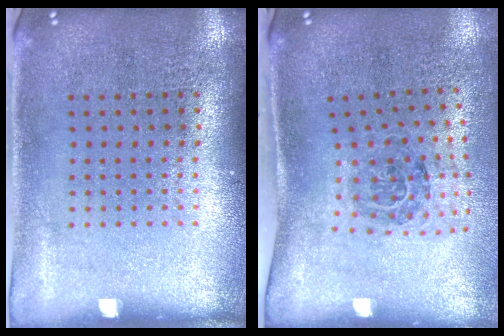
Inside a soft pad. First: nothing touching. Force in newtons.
{"total": 1.4, "press": 1.0, "slide": 1.0}